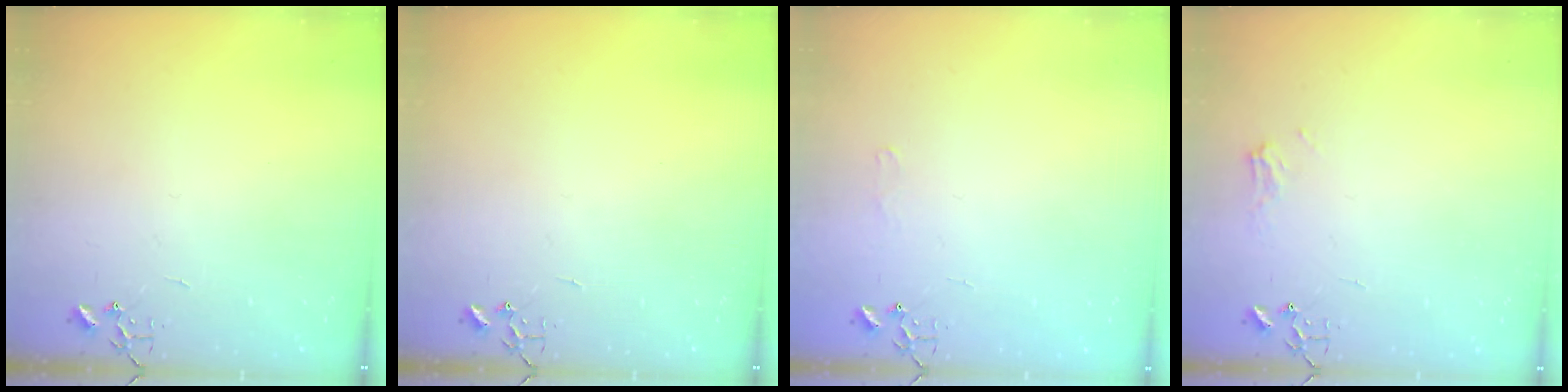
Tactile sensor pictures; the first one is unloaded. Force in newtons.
{"total": 0.0}
{"total": 6.4, "press": 6.4, "slide": 0.8}
{"total": 6.7, "press": 6.7, "slide": 0.7}